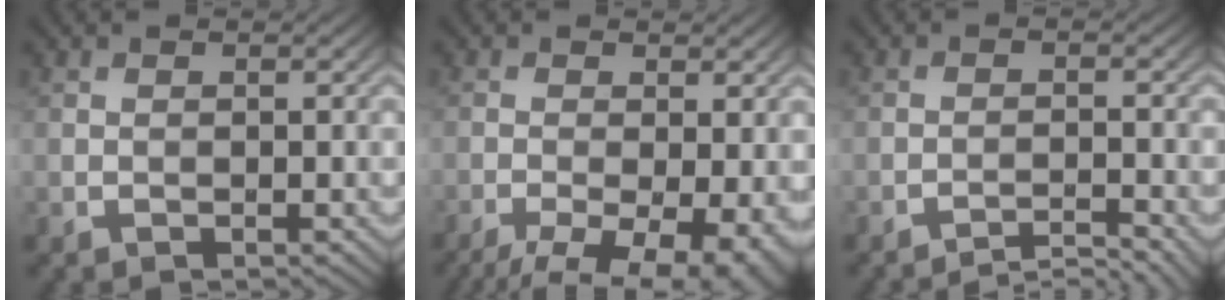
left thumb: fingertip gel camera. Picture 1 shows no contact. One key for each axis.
{"total": 11.9, "fx": -6.7, "fy": 4.6, "fz": 8.7, "tx": -0.154, "ty": -0.039, "tz": -0.079}
{"total": 3.8, "fx": -3.4, "fy": 0.2, "fz": 1.8, "tx": -0.023, "ty": 0.011, "tz": -0.062}